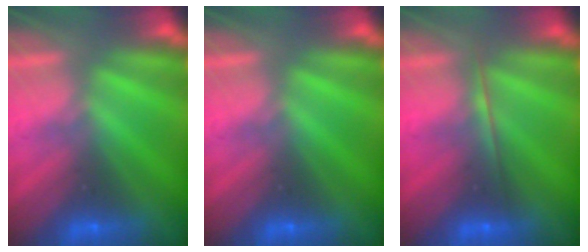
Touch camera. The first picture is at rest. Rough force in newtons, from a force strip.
{"total": 0.0}
{"total": 1.8}